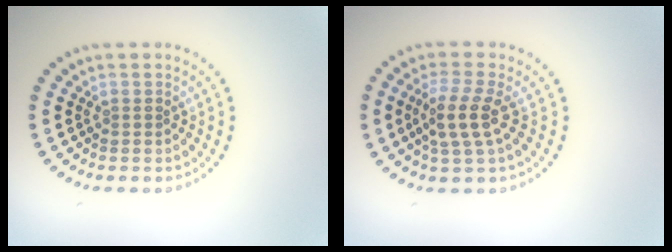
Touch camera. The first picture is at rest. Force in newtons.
{"total": 3.0, "press": 2.6, "slide": 1.5}